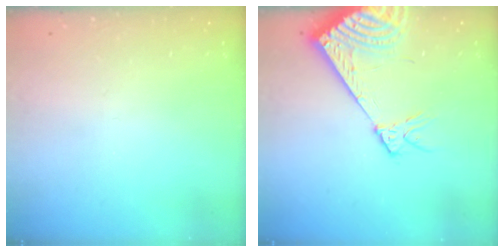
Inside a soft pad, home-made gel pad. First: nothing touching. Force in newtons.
{"total": 13.4, "press": 13.1, "slide": 2.9}